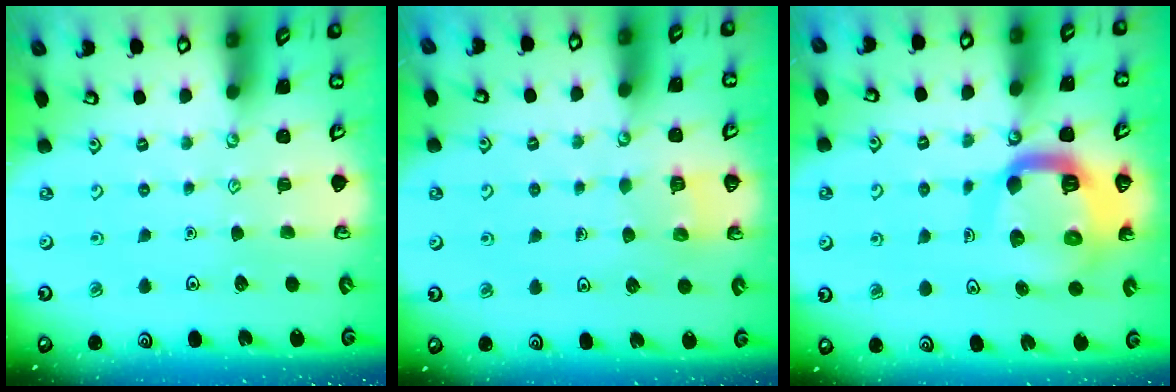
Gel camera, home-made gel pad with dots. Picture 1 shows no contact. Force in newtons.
{"total": 2.6, "press": 2.6, "slide": 0.1}
{"total": 15.5, "press": 15.4, "slide": 1.7}